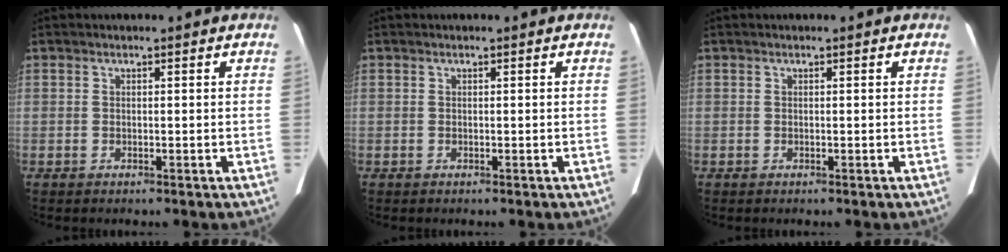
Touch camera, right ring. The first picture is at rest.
{"total": 0.0}
{"total": 0.0}